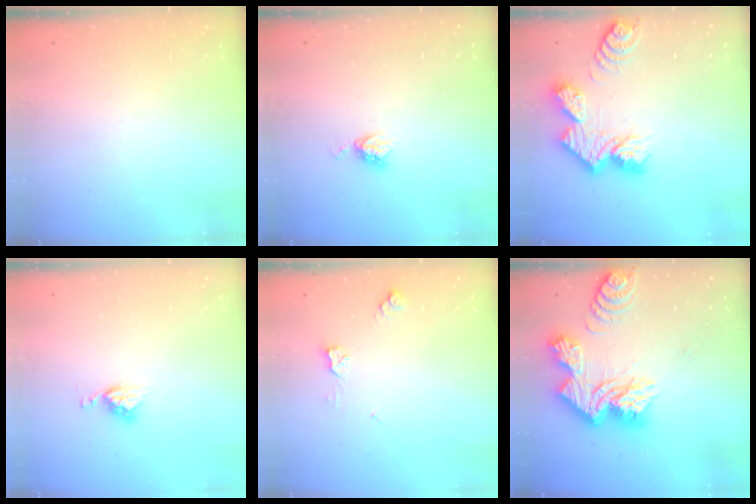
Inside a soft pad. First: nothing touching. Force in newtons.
{"total": 4.4, "press": 4.4, "slide": 0.1}
{"total": 11.9, "press": 11.8, "slide": 1.0}
{"total": 5.3, "press": 5.3, "slide": 0.1}
{"total": 5.7, "press": 5.6, "slide": 0.9}
{"total": 20.1, "press": 20.0, "slide": 1.8}